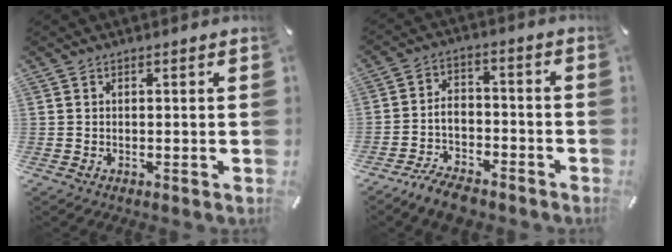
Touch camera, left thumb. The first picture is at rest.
{"total": 7.9, "force": [-5.6, 4.4, 3.4], "torque": [-0.058, 0.040, -0.104]}